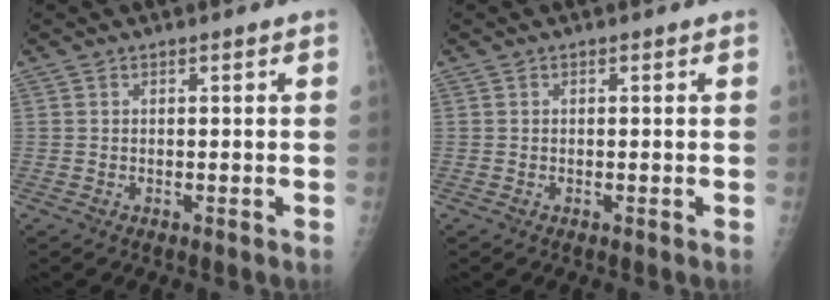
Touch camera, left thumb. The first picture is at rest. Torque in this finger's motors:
{"motor_torque": [-0.01, 0.01, 0.00, 0.00, 0.00]}